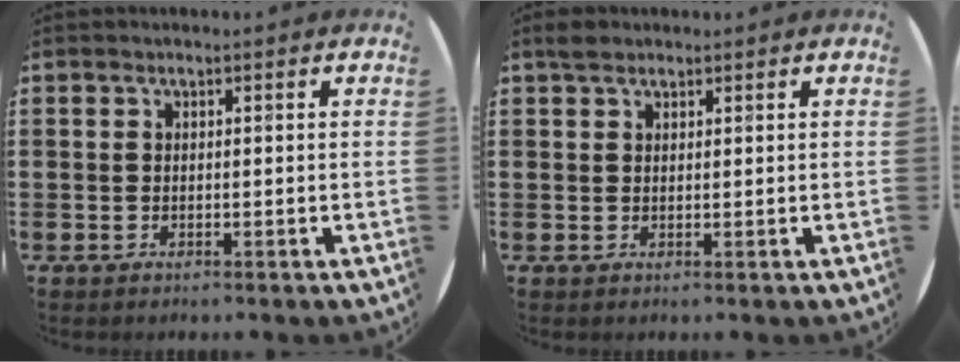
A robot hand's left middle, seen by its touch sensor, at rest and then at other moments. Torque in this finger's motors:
{"motor_torque": [0.65, -0.45, 0.00, 0.00]}